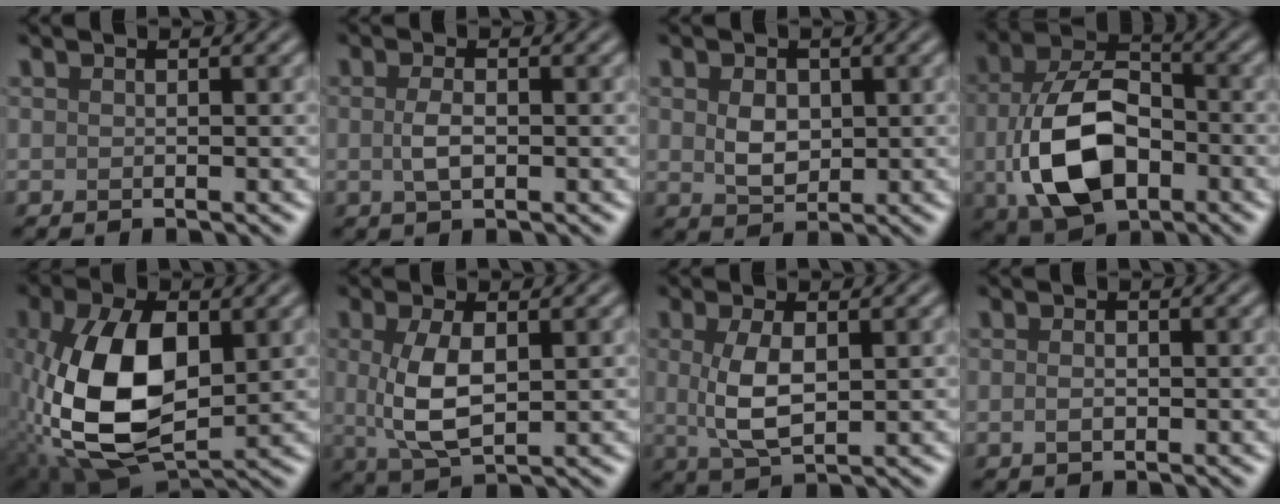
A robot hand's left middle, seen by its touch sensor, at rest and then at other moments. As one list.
[{"total": 1.8, "force": [-0.1, 0.8, 1.6], "torque": [-0.039, 0.000, -0.004]}, {"total": 2.5, "force": [0.4, 1.9, 1.6], "torque": [-0.037, 0.001, 0.009]}, {"total": 10.2, "force": [-2.0, 6.6, 7.6], "torque": [-0.172, -0.012, -0.032]}, {"total": 11.3, "force": [-0.7, 6.4, 9.3], "torque": [-0.200, 0.006, -0.015]}, {"total": 4.9, "force": [0.4, 2.3, 4.3], "torque": [-0.101, 0.002, 0.012]}, {"total": 4.1, "force": [0.4, 1.9, 3.6], "torque": [-0.085, 0.004, 0.011]}, {"total": 0.9, "force": [-0.2, 0.6, 0.6], "torque": [-0.017, 0.003, -0.006]}]